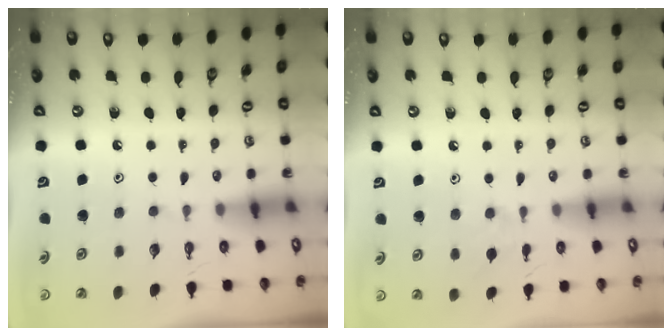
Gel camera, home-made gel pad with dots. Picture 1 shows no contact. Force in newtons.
{"total": 4.6, "press": 4.6, "slide": 0.7}